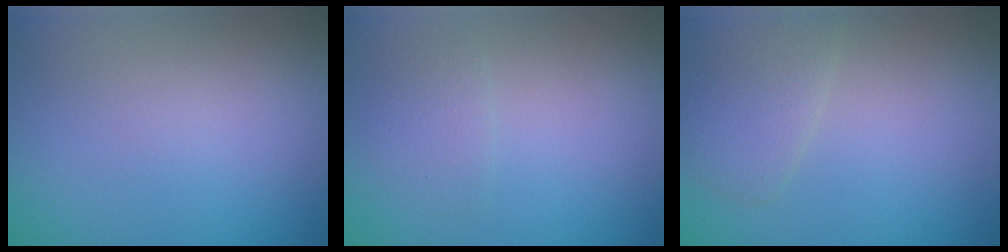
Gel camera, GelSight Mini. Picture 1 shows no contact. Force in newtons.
{"total": 1.5, "press": 1.5, "slide": 0.1}
{"total": 2.6, "press": 2.6, "slide": 0.2}